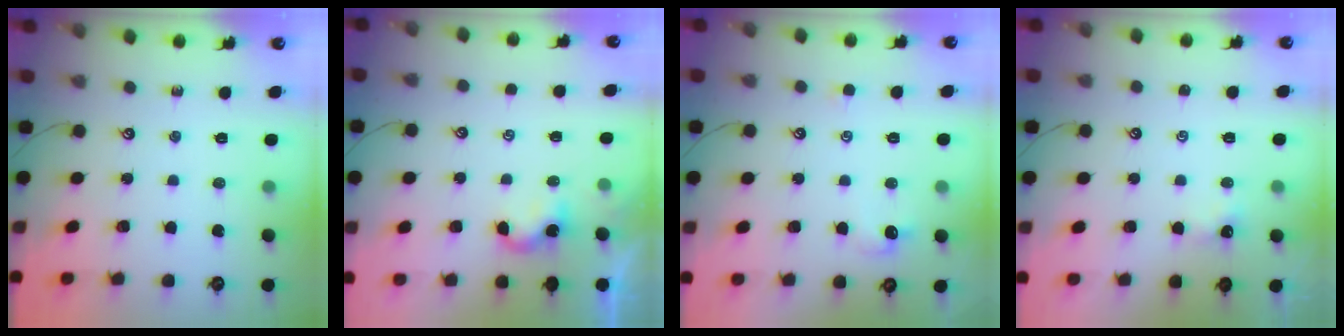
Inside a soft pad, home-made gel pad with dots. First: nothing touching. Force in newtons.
{"total": 2.1, "press": 2.1, "slide": 0.4}
{"total": 0.8, "press": 0.4, "slide": 0.7}
{"total": 1.4, "press": 1.4, "slide": 0.2}